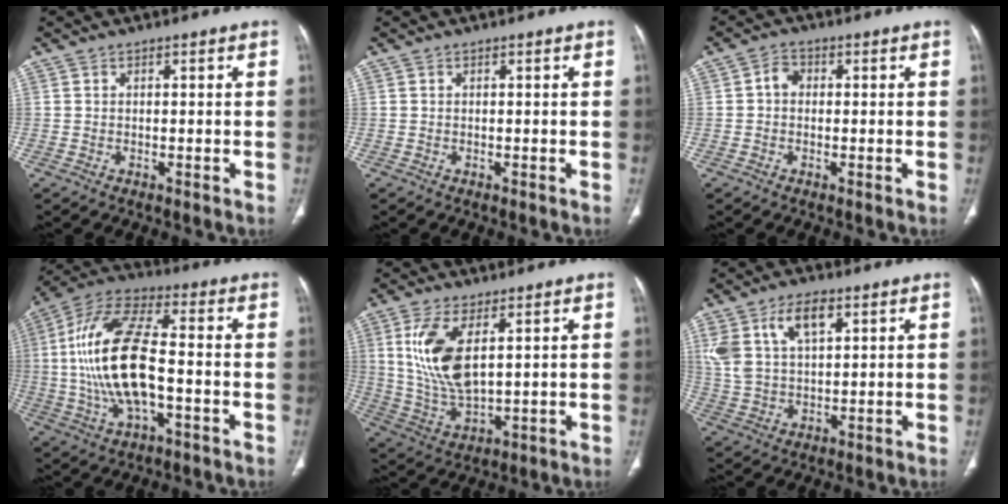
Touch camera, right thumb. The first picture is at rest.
{"total": 0.0}
{"total": 2.7, "force": [0.0, 2.2, 1.6], "torque": [-0.018, 0.012, -0.007]}
{"total": 18.9, "force": [-1.4, 8.0, 17.1], "torque": [-0.351, 0.026, -0.026]}
{"total": 12.4, "force": [3.8, 5.4, 10.4], "torque": [-0.221, -0.020, 0.087]}
{"total": 10.5, "force": [4.8, 5.3, 7.6], "torque": [-0.148, -0.005, 0.096]}